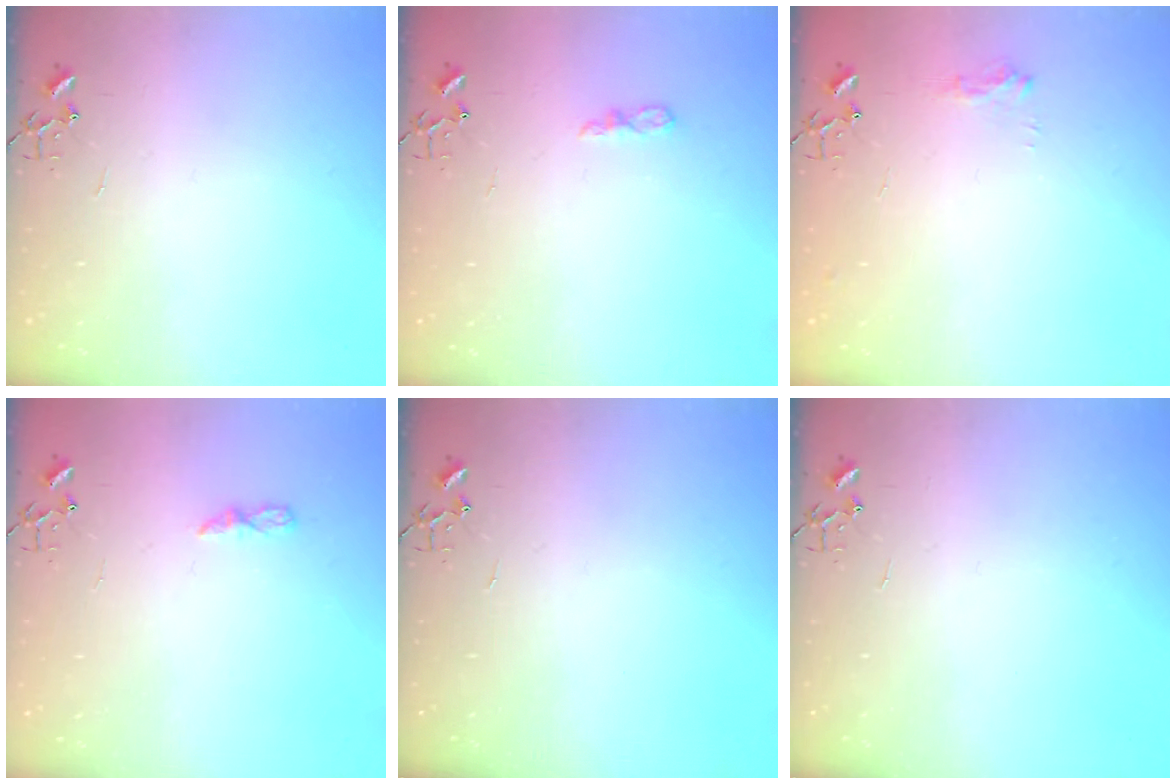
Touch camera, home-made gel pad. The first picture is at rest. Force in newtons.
{"total": 5.0, "press": 5.0, "slide": 0.5}
{"total": 8.7, "press": 8.7, "slide": 0.9}
{"total": 5.5, "press": 5.4, "slide": 0.4}
{"total": 0.0}
{"total": 0.0}